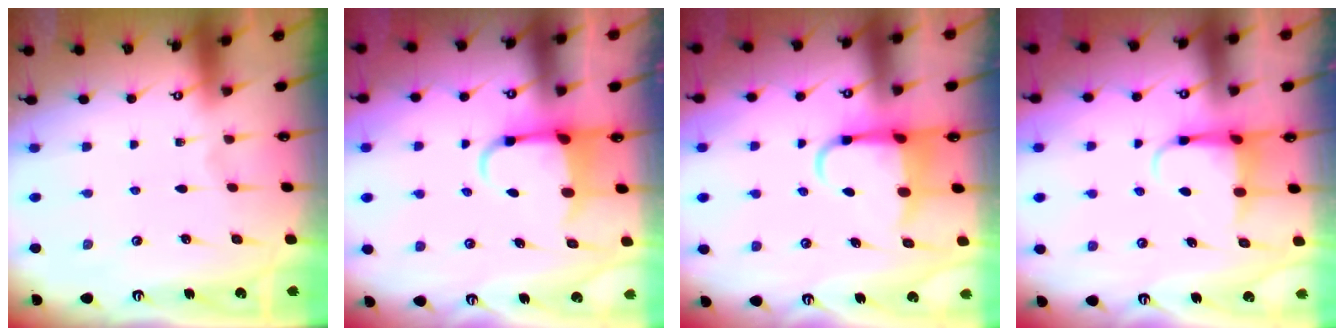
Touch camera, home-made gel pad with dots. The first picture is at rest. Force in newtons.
{"total": 4.4, "press": 4.3, "slide": 1.1}
{"total": 5.9, "press": 5.8, "slide": 1.0}
{"total": 4.8, "press": 4.8, "slide": 0.3}